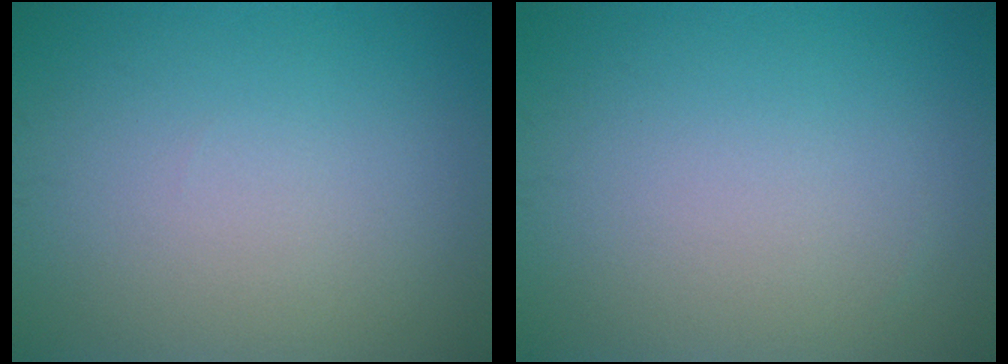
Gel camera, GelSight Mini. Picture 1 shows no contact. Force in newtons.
{"total": 0.0}